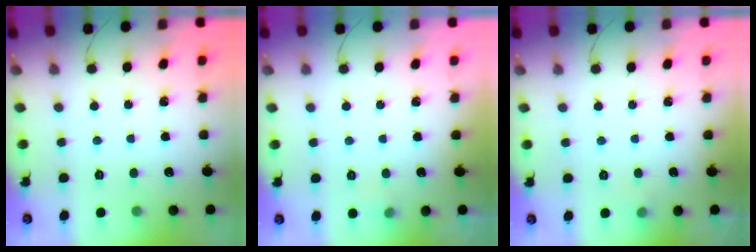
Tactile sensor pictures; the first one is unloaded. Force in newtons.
{"total": 7.2, "press": 3.7, "slide": 6.2}
{"total": 7.4, "press": 3.1, "slide": 6.7}